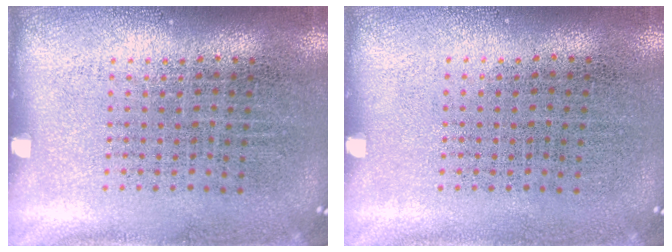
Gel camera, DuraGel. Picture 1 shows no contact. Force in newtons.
{"total": 0.0}